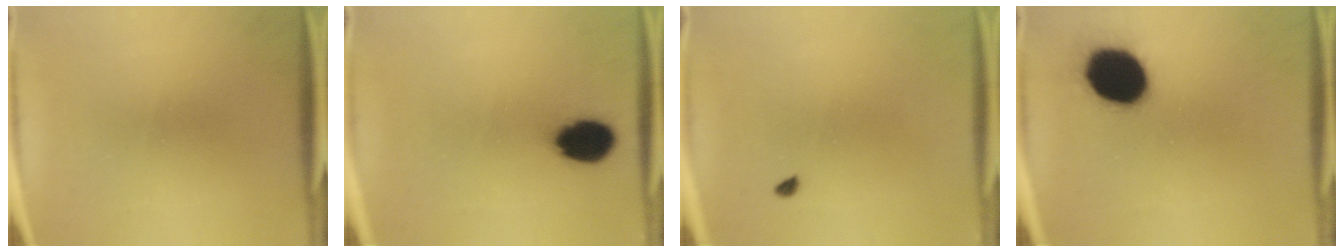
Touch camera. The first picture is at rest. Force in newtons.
{"total": 9.6}
{"total": 0.8}
{"total": 18.7}